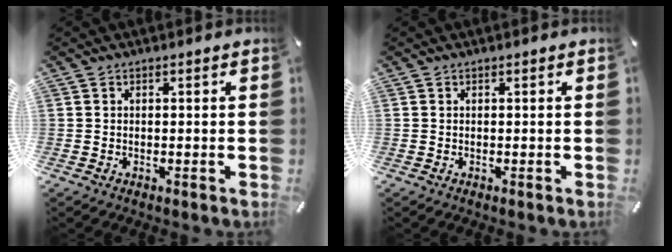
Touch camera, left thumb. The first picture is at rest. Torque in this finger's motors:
{"motor_torque": [-0.05, -0.05, -0.03, 0.08, 0.00]}